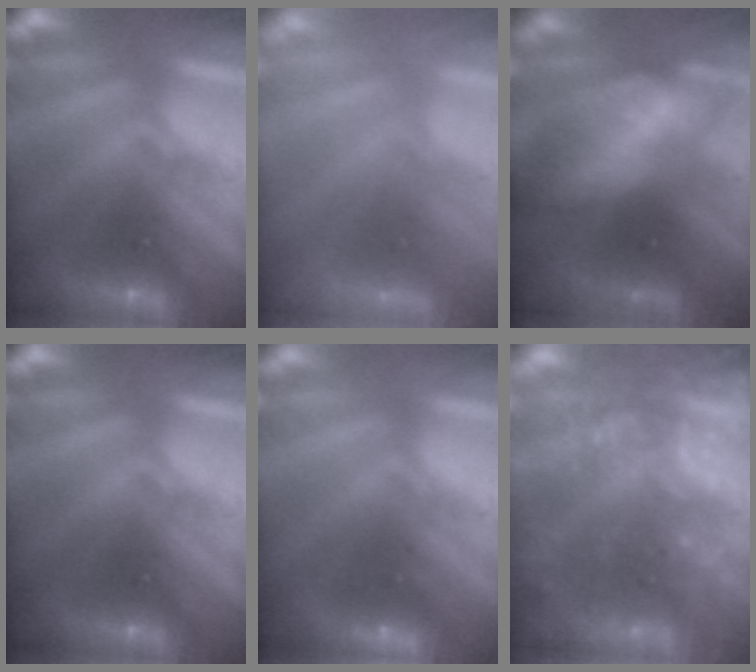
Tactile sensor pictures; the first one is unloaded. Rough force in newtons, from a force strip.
{"total": 7.3}
{"total": 9.6}
{"total": 0.0}
{"total": 1.5}
{"total": 7.0}